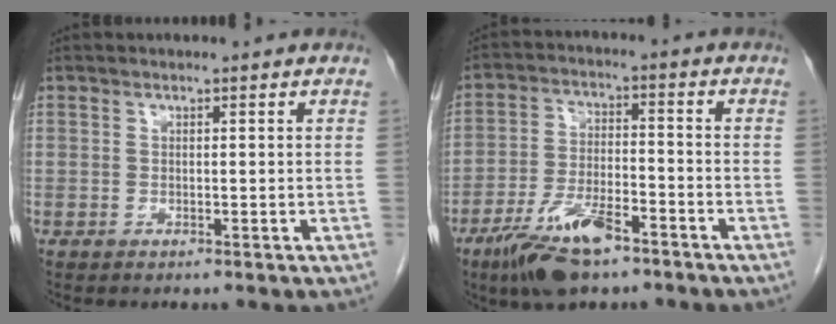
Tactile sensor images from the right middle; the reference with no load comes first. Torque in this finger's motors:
{"motor_torque": [1.39, -0.75, 0.51, 0.10]}